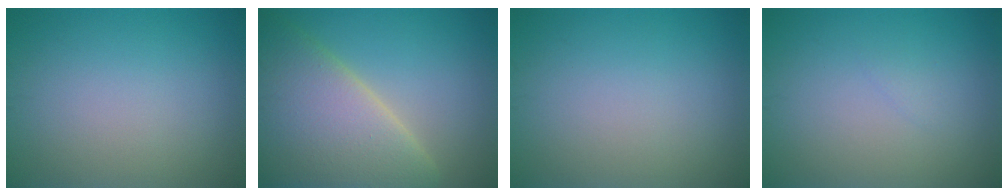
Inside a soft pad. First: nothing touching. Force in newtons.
{"total": 10.8, "press": 10.8, "slide": 0.8}
{"total": 0.0}
{"total": 0.5, "press": 0.5, "slide": 0.1}